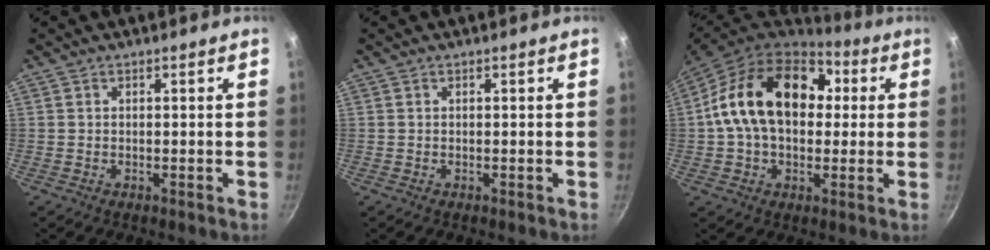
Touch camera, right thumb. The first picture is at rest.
{"total": 0.0}
{"total": 21.0, "force": [3.3, 14.4, 14.9], "torque": [-0.223, 0.033, 0.040]}